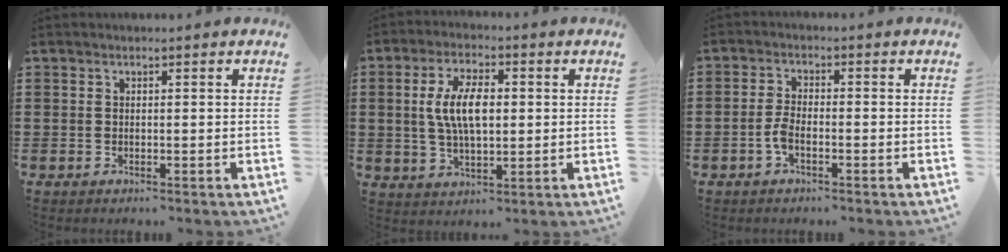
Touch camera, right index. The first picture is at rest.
{"total": 8.0, "force": [0.7, 3.5, 7.2], "torque": [-0.152, 0.008, 0.007]}
{"total": 3.0, "force": [-1.4, 1.0, 2.5], "torque": [-0.067, -0.006, -0.031]}